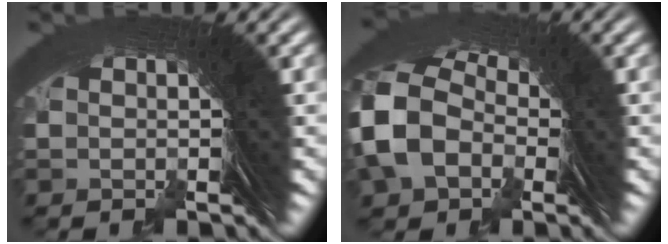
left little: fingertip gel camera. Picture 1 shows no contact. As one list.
[{"total": 8.8, "force": [1.1, 7.2, 4.9], "torque": [-0.139, 0.001, 0.013]}]